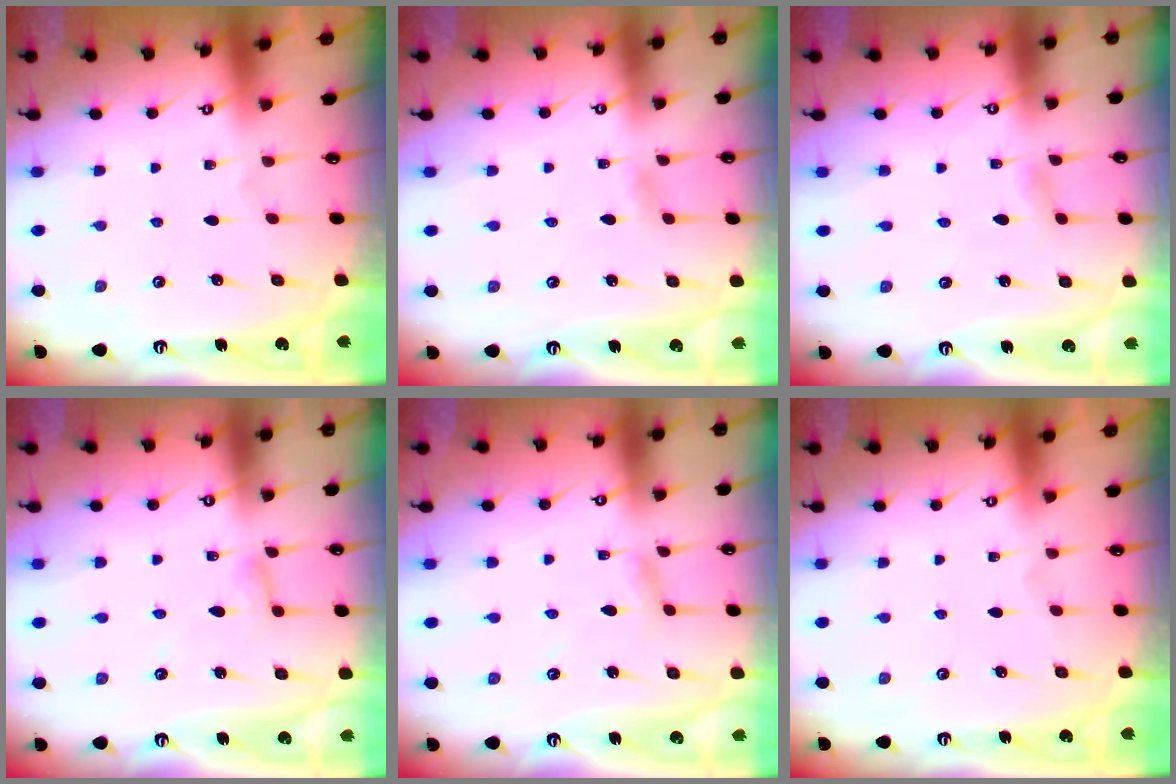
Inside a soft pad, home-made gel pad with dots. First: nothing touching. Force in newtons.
{"total": 2.7, "press": 2.7, "slide": 0.4}
{"total": 2.9, "press": 2.9, "slide": 0.4}
{"total": 2.8, "press": 2.8, "slide": 0.2}
{"total": 2.3, "press": 2.3, "slide": 0.2}
{"total": 0.0}